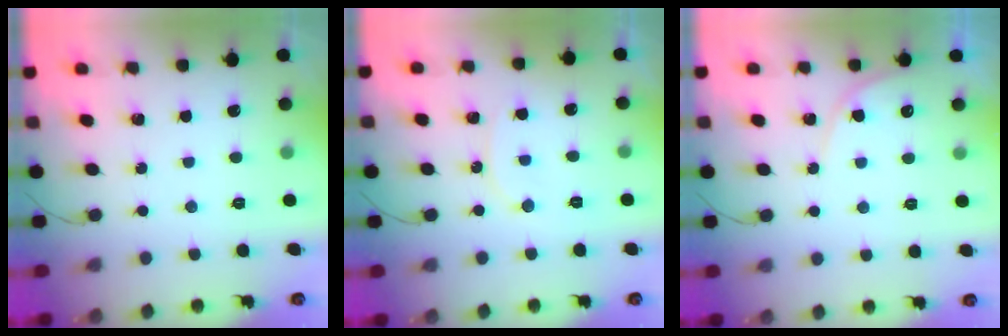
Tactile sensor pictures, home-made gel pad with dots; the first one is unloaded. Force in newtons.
{"total": 6.5, "press": 6.5, "slide": 0.3}
{"total": 4.4, "press": 4.3, "slide": 0.3}